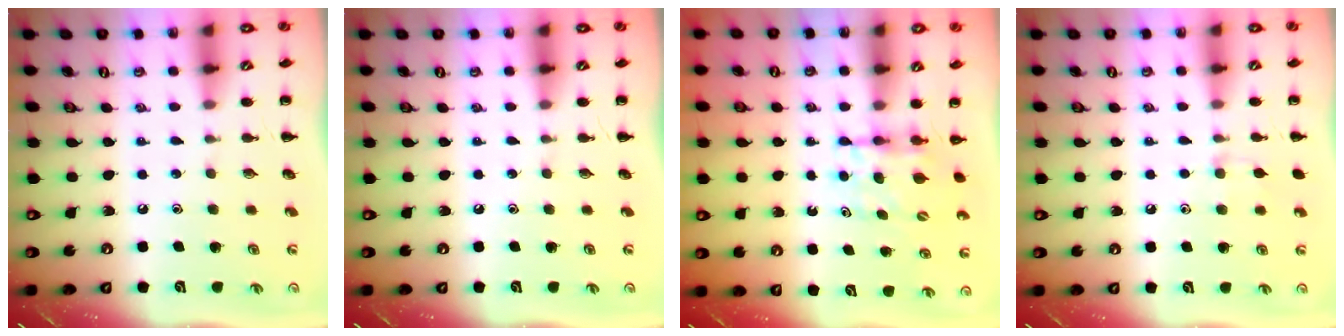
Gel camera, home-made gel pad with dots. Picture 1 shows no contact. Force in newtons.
{"total": 0.0}
{"total": 4.5, "press": 4.3, "slide": 1.5}
{"total": 6.5, "press": 6.0, "slide": 2.3}